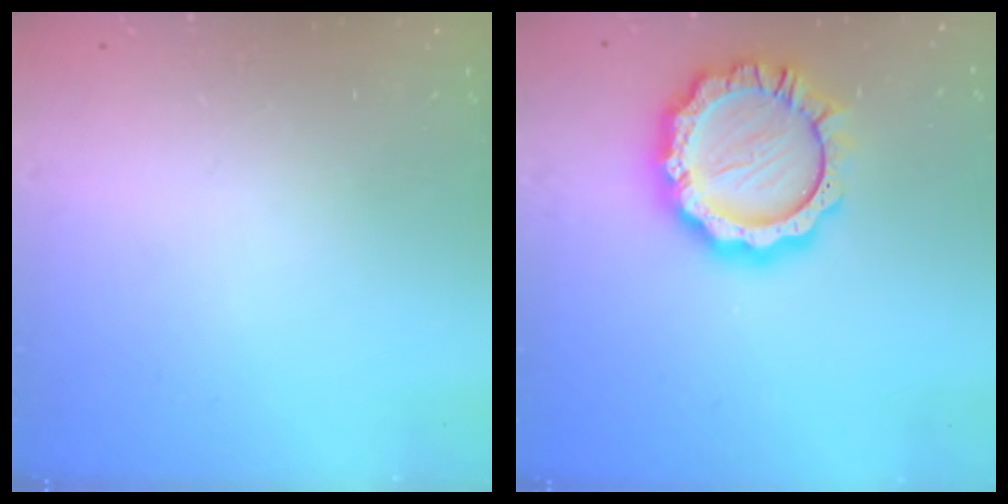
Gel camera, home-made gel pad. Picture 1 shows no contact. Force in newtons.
{"total": 14.8, "press": 14.7, "slide": 1.4}